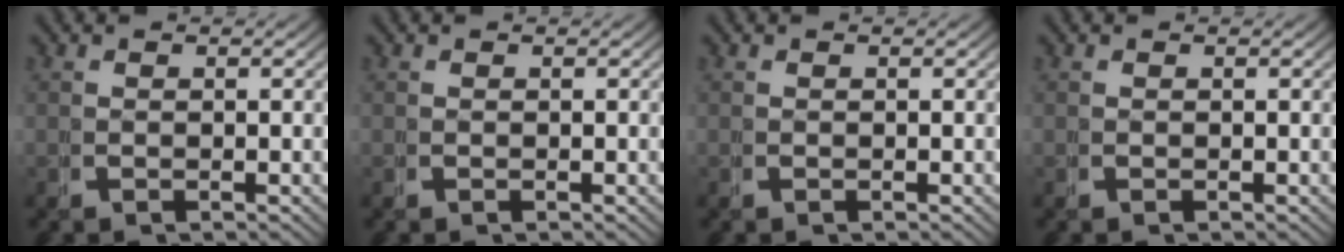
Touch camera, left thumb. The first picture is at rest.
{"total": 0.0}
{"total": 0.0}
{"total": 0.0}